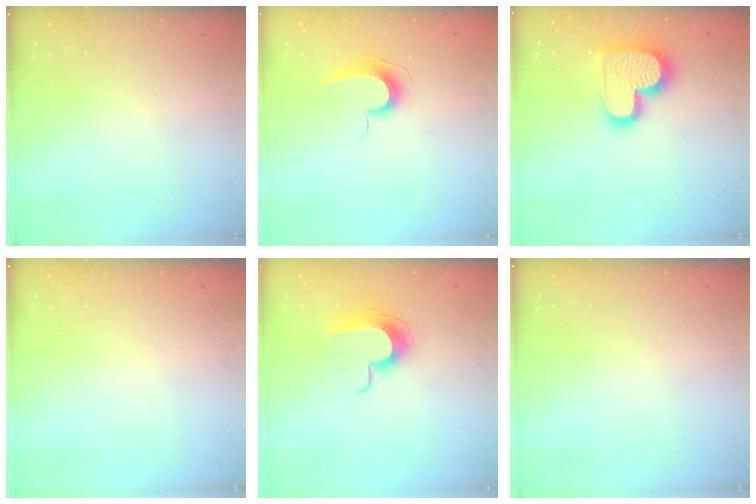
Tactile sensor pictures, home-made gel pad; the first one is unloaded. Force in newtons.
{"total": 8.8, "press": 8.7, "slide": 0.8}
{"total": 17.7, "press": 17.6, "slide": 1.3}
{"total": 0.0}
{"total": 10.7, "press": 10.7, "slide": 0.5}
{"total": 0.0}